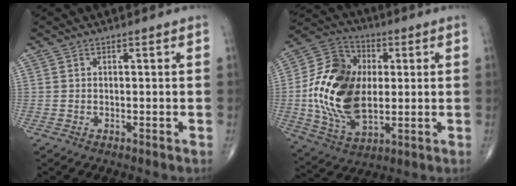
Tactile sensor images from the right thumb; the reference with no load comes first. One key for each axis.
{"total": 20.2, "fx": 0.7, "fy": 13.0, "fz": 15.4, "tx": -0.277, "ty": 0.002, "tz": 0.015}